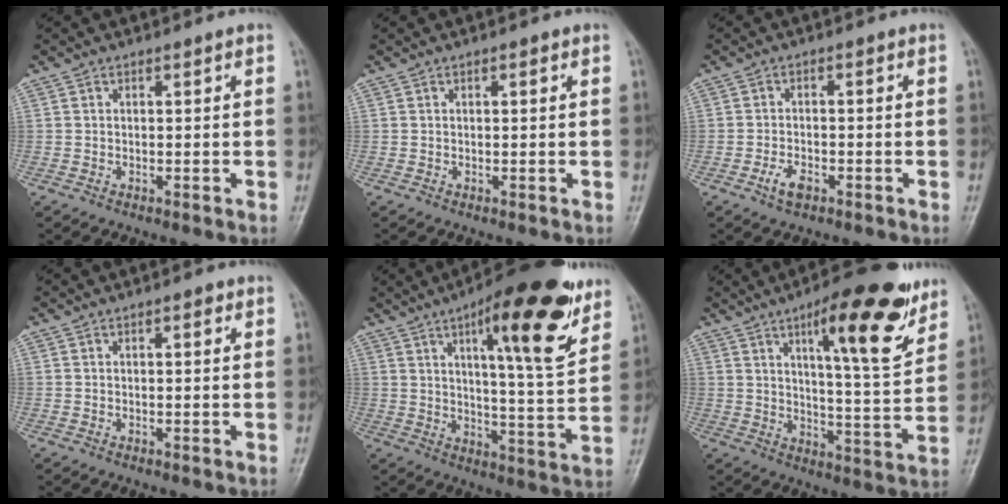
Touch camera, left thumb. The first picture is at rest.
{"total": 0.9, "force": [0.3, 0.3, 0.7], "torque": [-0.010, 0.002, 0.003]}
{"total": 3.3, "force": [-1.8, 1.8, 2.2], "torque": [-0.042, 0.010, -0.033]}
{"total": 1.4, "force": [0.6, 0.6, 1.2], "torque": [-0.015, 0.001, 0.006]}
{"total": 19.9, "force": [10.9, 5.0, 15.8], "torque": [-0.195, -0.050, 0.160]}
{"total": 17.5, "force": [9.9, 4.5, 13.8], "torque": [-0.172, -0.049, 0.147]}